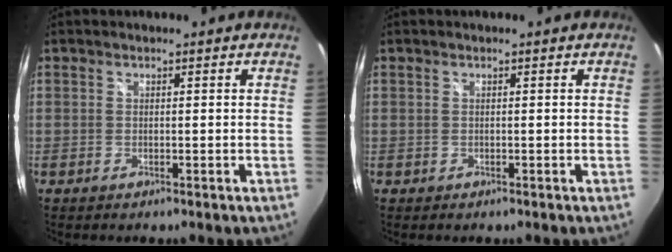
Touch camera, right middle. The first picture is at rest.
{"total": 0.0}